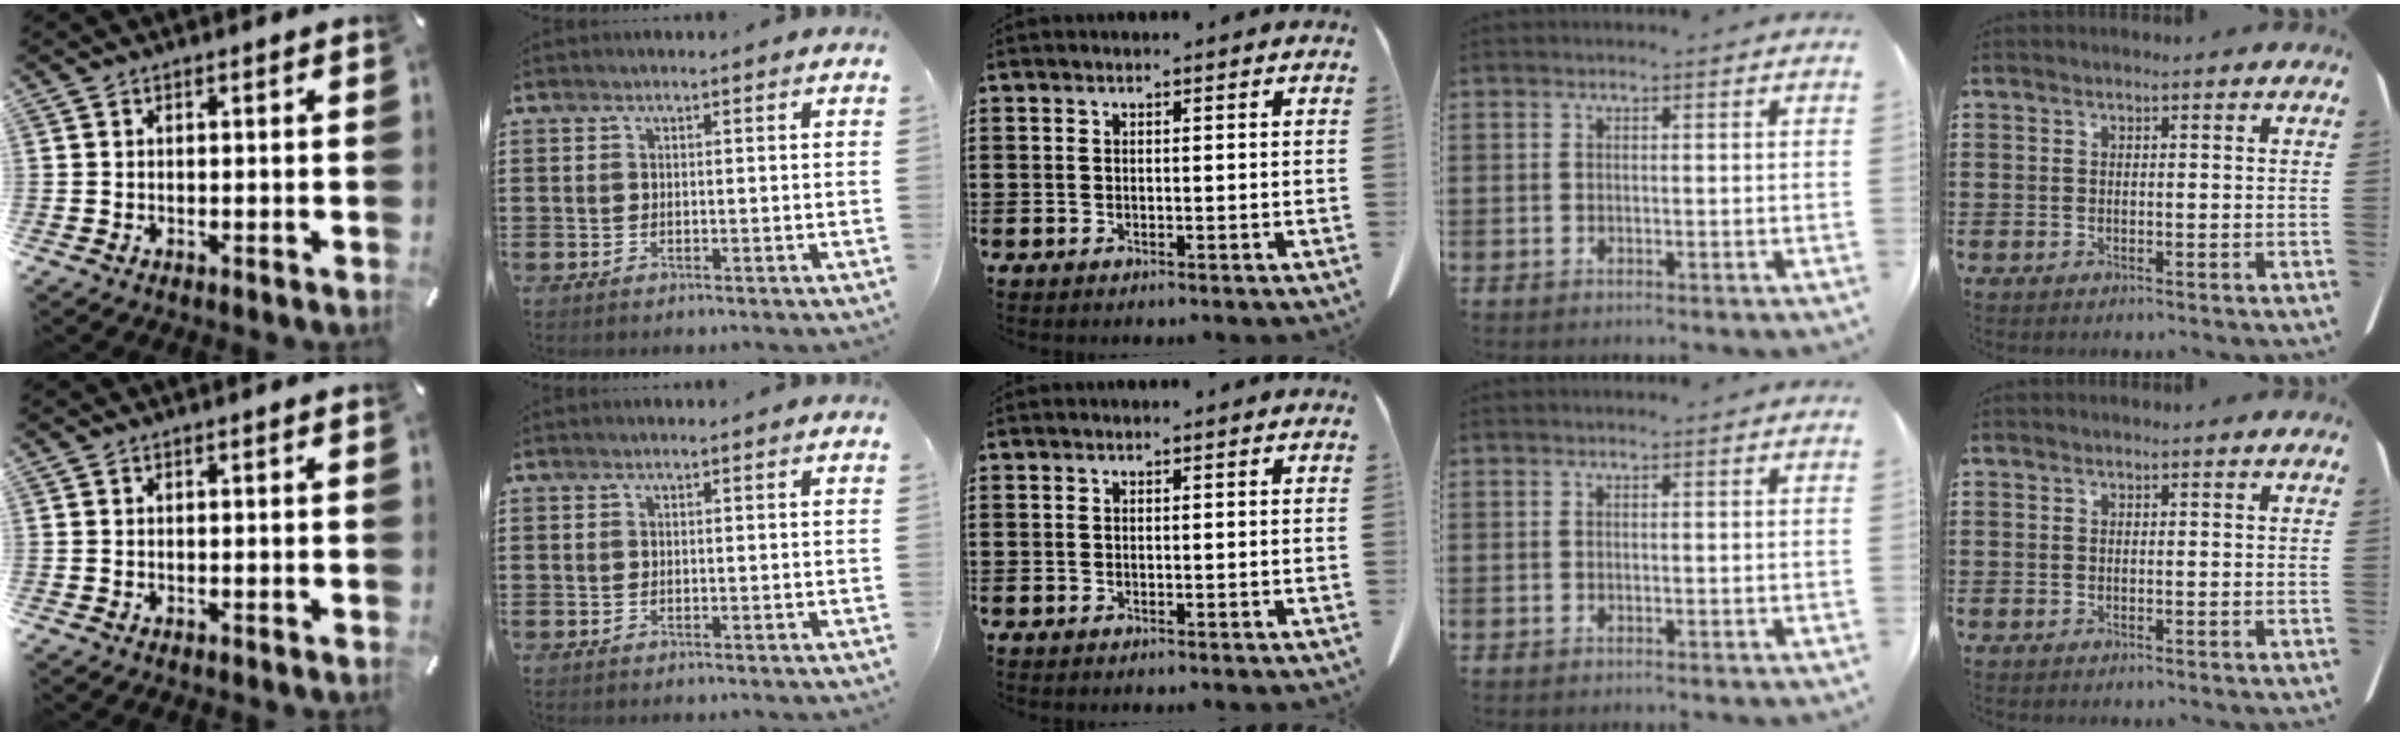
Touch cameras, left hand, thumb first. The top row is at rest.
{}